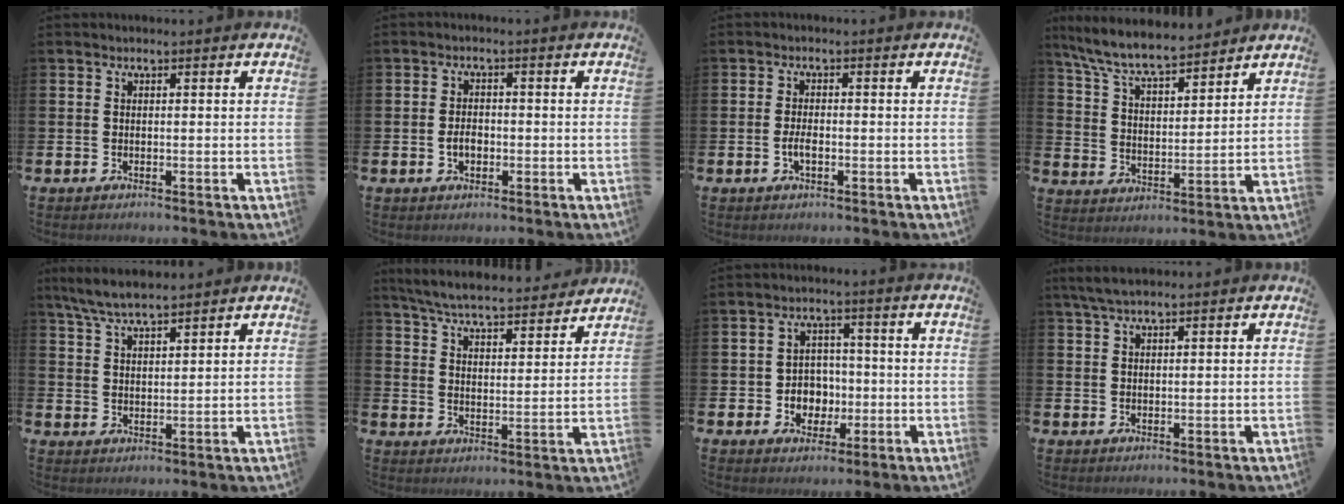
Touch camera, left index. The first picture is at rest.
{"total": 2.4, "force": [-0.5, 1.6, 1.7], "torque": [-0.019, 0.000, -0.014]}
{"total": 2.2, "force": [-0.5, 1.0, 1.9], "torque": [-0.030, 0.000, -0.012]}
{"total": 8.0, "force": [7.4, 1.3, 2.8], "torque": [-0.082, -0.041, 0.132]}
{"total": 6.0, "force": [5.5, 0.8, 2.3], "torque": [-0.061, -0.015, 0.102]}
{"total": 6.4, "force": [6.2, 0.7, 1.5], "torque": [-0.054, -0.042, 0.107]}
{"total": 4.3, "force": [-0.7, 3.9, 1.5], "torque": [-0.022, -0.001, -0.023]}
{"total": 3.1, "force": [2.4, 0.7, 1.9], "torque": [-0.041, 0.003, 0.044]}